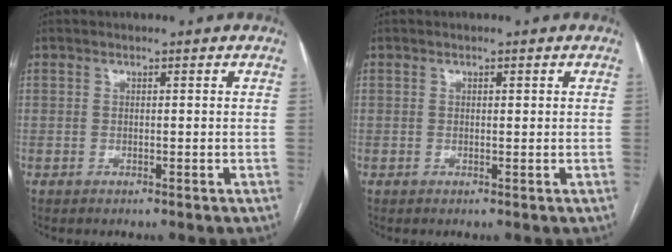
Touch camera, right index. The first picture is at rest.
{"total": 0.6, "force": [0.4, 0.2, 0.5], "torque": [-0.006, 0.001, 0.005]}